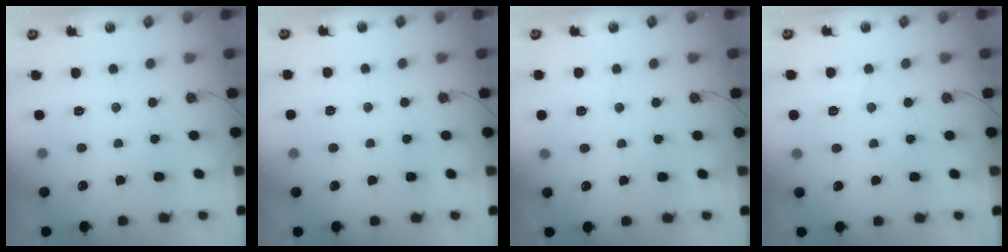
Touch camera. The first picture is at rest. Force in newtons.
{"total": 2.7, "press": 2.7, "slide": 0.5}
{"total": 5.0, "press": 1.7, "slide": 4.7}
{"total": 6.3, "press": 5.5, "slide": 2.9}